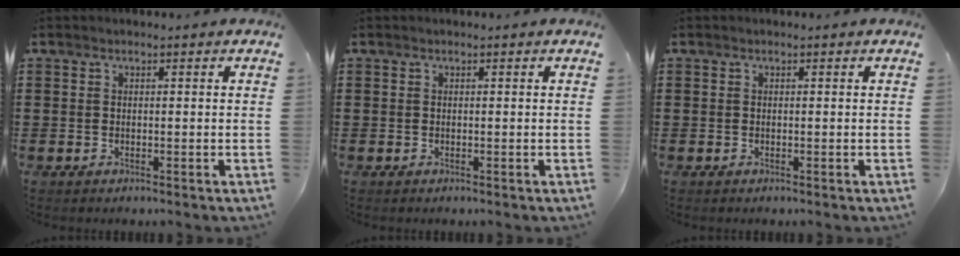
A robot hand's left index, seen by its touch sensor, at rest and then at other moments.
{"total": 0.0}
{"total": 0.0}